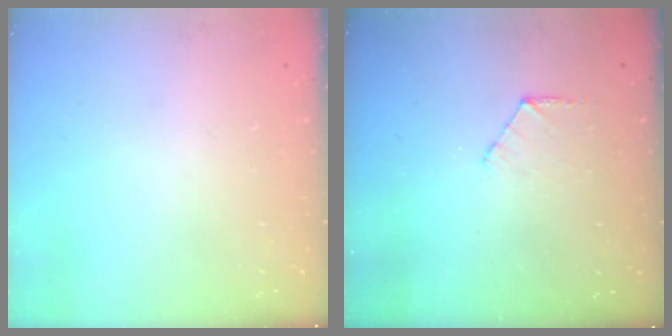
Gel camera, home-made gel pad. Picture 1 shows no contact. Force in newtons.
{"total": 4.2, "press": 4.2, "slide": 0.5}